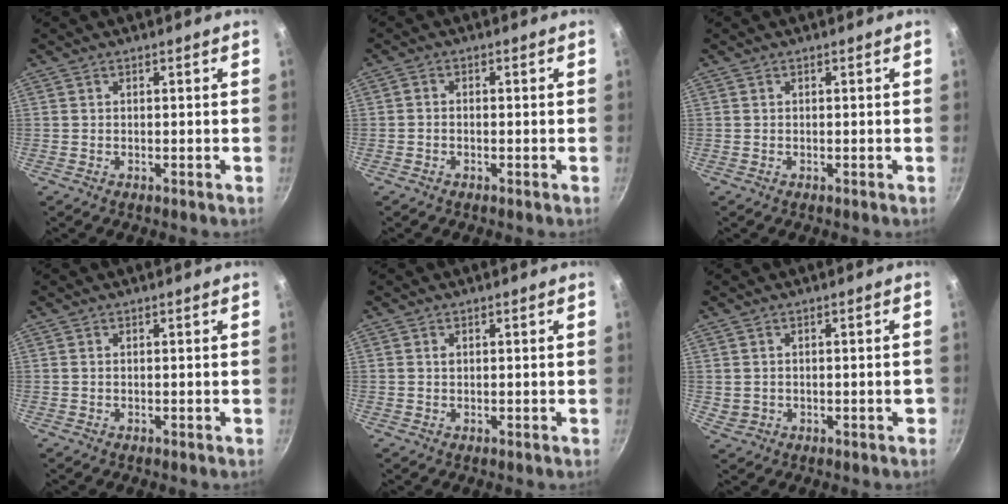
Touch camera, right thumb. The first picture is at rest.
{"total": 1.2, "force": [-0.6, 0.7, 0.7], "torque": [-0.016, 0.009, -0.014]}
{"total": 0.0}
{"total": 0.0}
{"total": 0.8, "force": [0.3, 0.6, 0.5], "torque": [-0.008, 0.002, 0.004]}
{"total": 2.9, "force": [-0.2, 1.9, 2.3], "torque": [-0.028, 0.006, 0.006]}